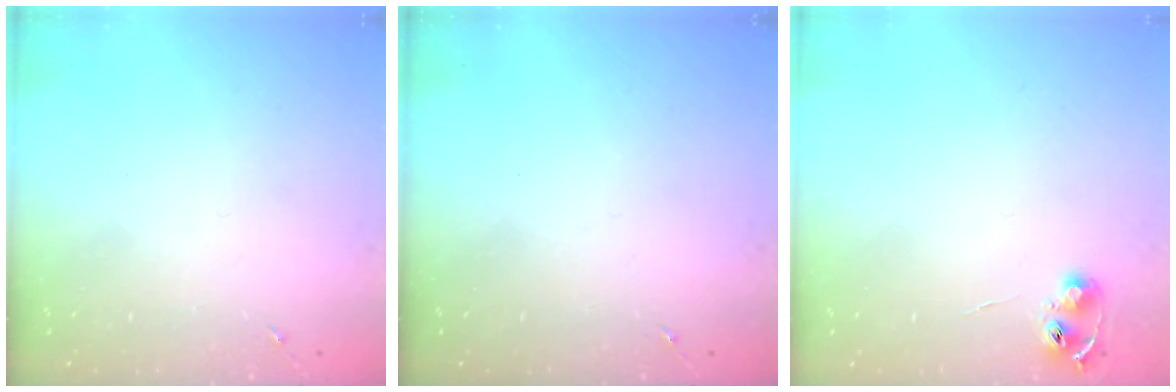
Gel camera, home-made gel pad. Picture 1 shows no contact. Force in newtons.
{"total": 0.0}
{"total": 6.4, "press": 6.4, "slide": 0.7}